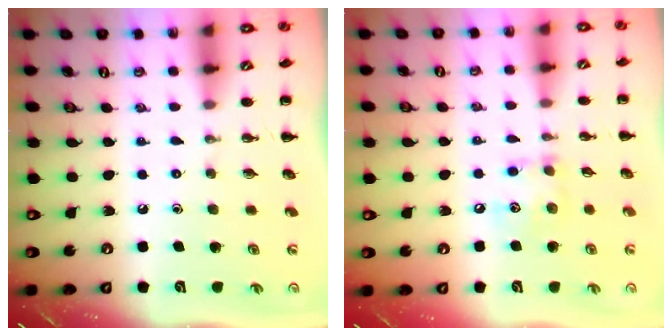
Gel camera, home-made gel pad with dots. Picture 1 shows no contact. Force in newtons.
{"total": 8.0, "press": 8.0, "slide": 1.1}